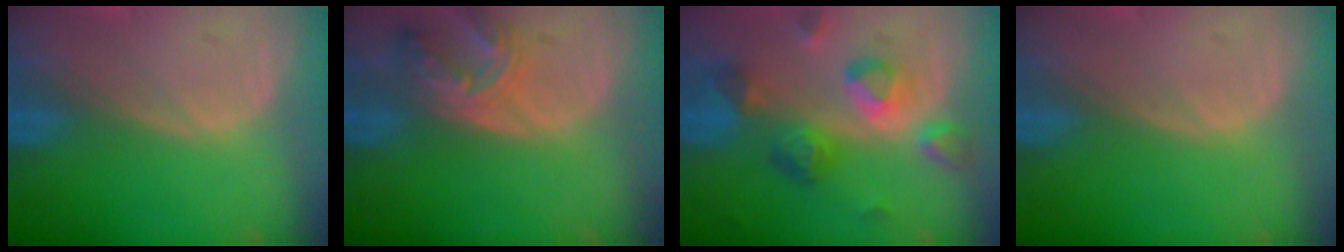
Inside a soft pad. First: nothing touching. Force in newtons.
{"total": 6.8, "press": 6.3, "slide": 2.5}
{"total": 8.6, "press": 7.9, "slide": 3.3}
{"total": 0.0}